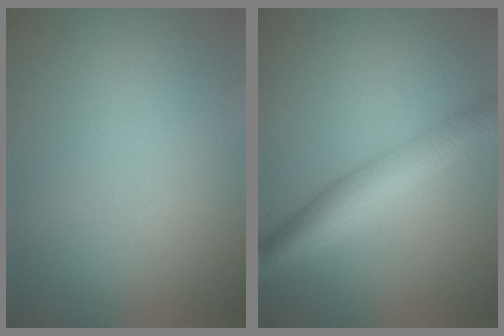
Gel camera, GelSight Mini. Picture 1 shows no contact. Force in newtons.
{"total": 5.7, "press": 5.7, "slide": 0.2}